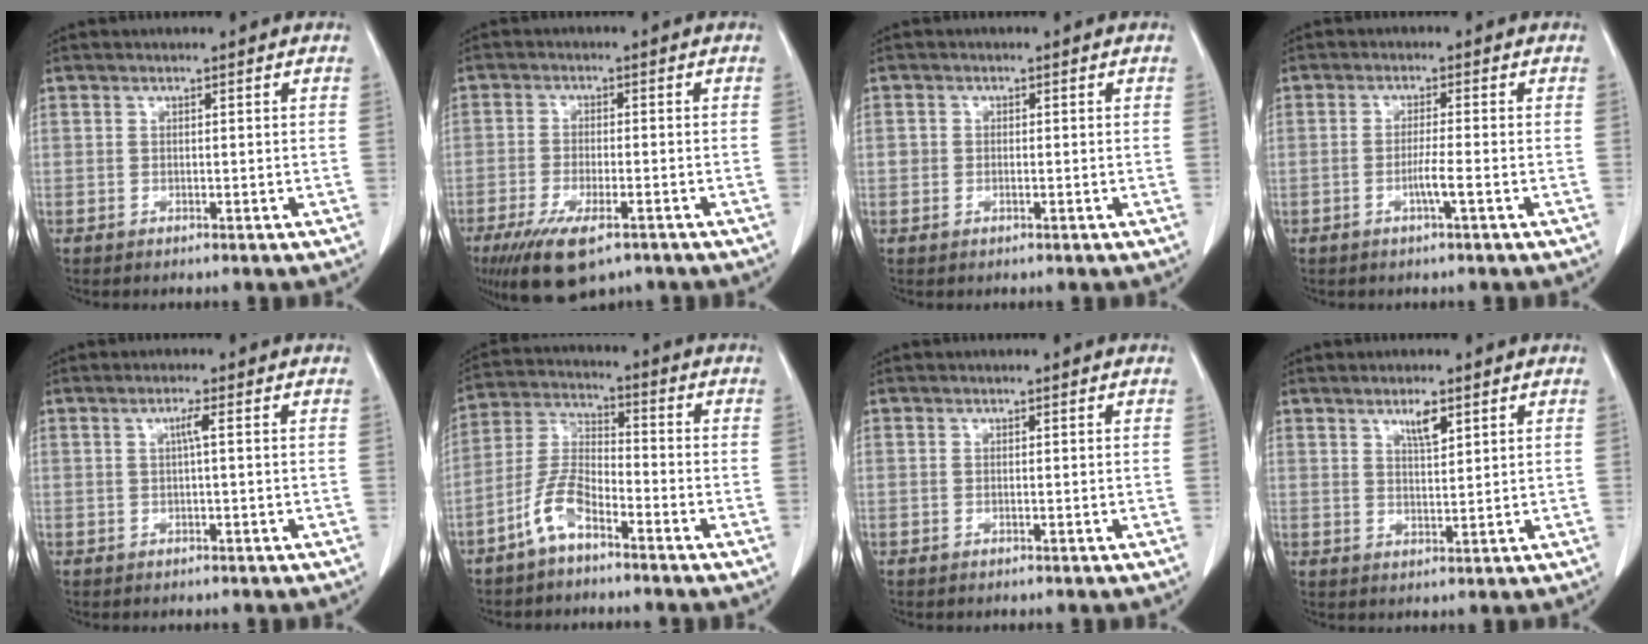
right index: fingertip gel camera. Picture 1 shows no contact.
{"total": 10.0, "force": [-6.4, 3.1, 7.0], "torque": [-0.120, -0.018, -0.100]}
{"total": 1.4, "force": [-0.1, 1.1, 0.8], "torque": [-0.016, 0.004, -0.001]}
{"total": 2.6, "force": [-1.0, -0.4, 2.3], "torque": [-0.044, -0.002, -0.020]}
{"total": 1.6, "force": [0.2, -0.3, 1.5], "torque": [-0.029, 0.003, 0.005]}
{"total": 7.1, "force": [-4.6, 2.2, 5.0], "torque": [-0.117, 0.008, -0.096]}
{"total": 0.0}
{"total": 3.4, "force": [2.1, 0.7, 2.6], "torque": [-0.048, -0.002, 0.039]}